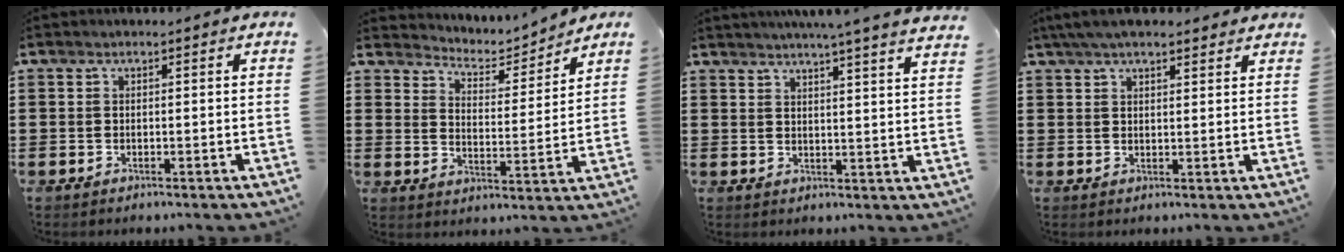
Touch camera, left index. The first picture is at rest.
{"total": 3.3, "force": [3.1, 0.9, 0.1], "torque": [-0.029, -0.027, 0.044]}
{"total": 4.3, "force": [3.9, -1.2, 1.3], "torque": [-0.039, -0.022, 0.066]}
{"total": 4.5, "force": [3.8, 1.0, 2.2], "torque": [-0.052, 0.001, 0.071]}